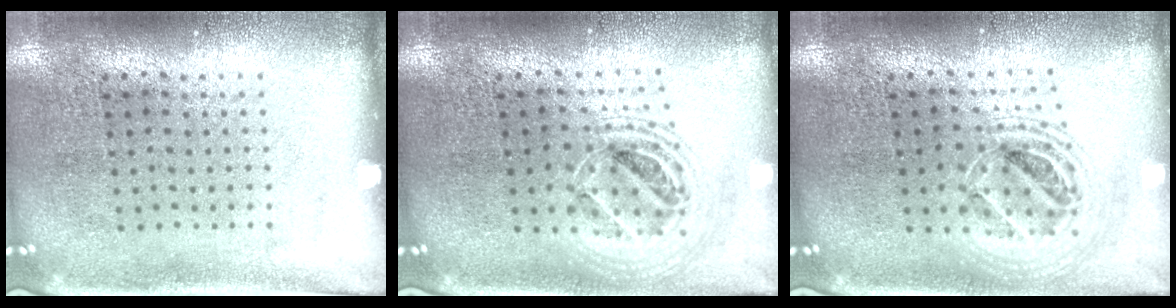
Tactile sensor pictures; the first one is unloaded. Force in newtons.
{"total": 1.9, "press": 1.6, "slide": 1.1}
{"total": 1.9, "press": 1.6, "slide": 1.1}